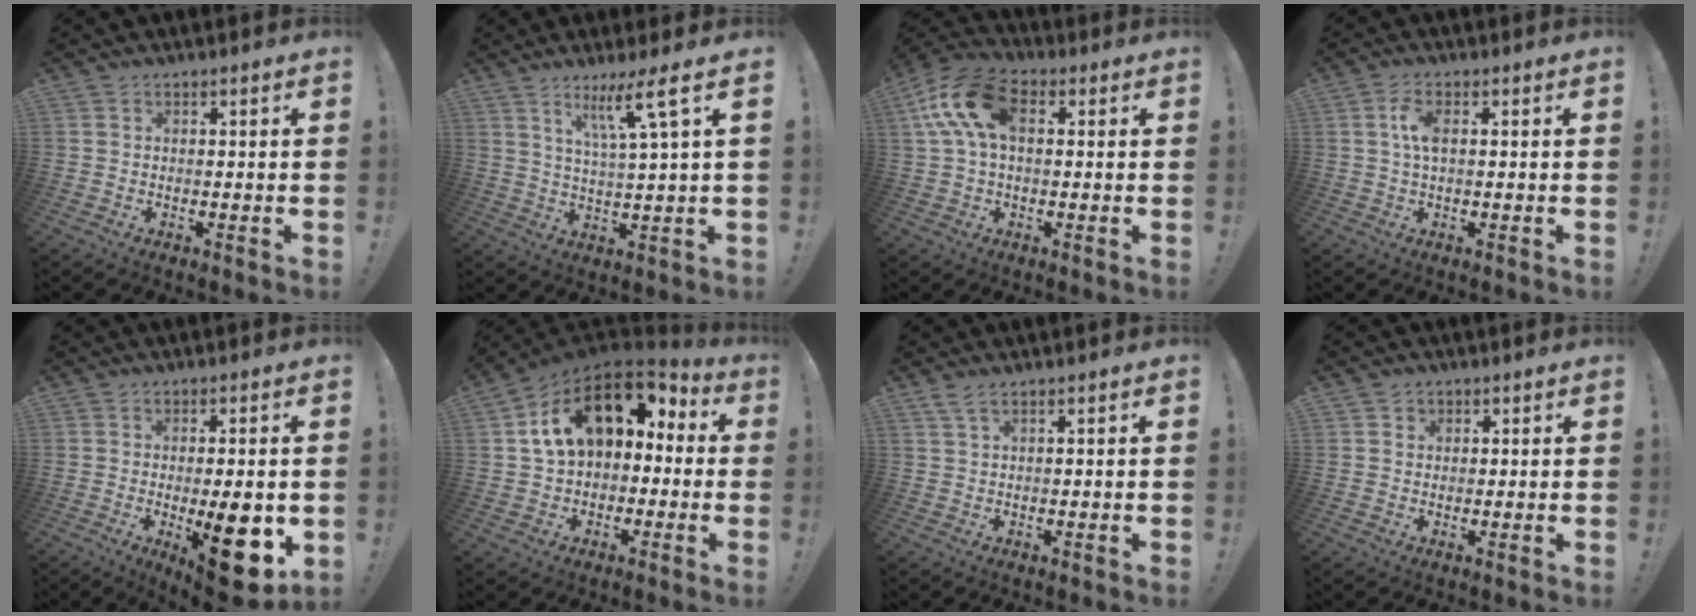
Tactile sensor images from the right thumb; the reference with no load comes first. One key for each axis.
{"total": 10.3, "fx": 5.0, "fy": -0.4, "fz": 8.9, "tx": -0.160, "ty": -0.018, "tz": 0.072}
{"total": 14.9, "fx": 3.7, "fy": 8.7, "fz": 11.6, "tx": -0.221, "ty": 0.002, "tz": 0.068}
{"total": 5.1, "fx": 0.8, "fy": 2.1, "fz": 4.6, "tx": -0.090, "ty": 0.002, "tz": 0.012}
{"total": 16.1, "fx": -2.9, "fy": 4.7, "fz": 15.1, "tx": -0.182, "ty": -0.010, "tz": -0.028}
{"total": 17.6, "fx": 5.5, "fy": 11.0, "fz": 12.5, "tx": -0.205, "ty": -0.004, "tz": 0.100}
{"total": 2.6, "fx": 1.7, "fy": 0.6, "fz": 1.9, "tx": -0.042, "ty": -0.002, "tz": 0.032}
{"total": 1.9, "fx": 0.8, "fy": 1.7, "fz": 0.3, "tx": -0.002, "ty": -0.003, "tz": 0.014}